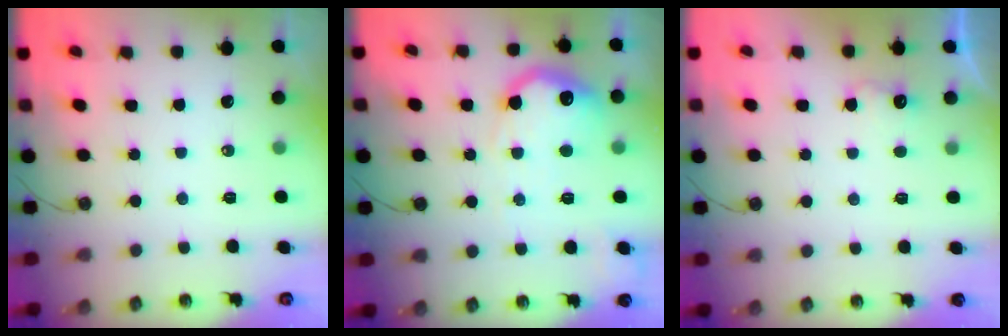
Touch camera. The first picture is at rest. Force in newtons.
{"total": 15.9, "press": 15.9, "slide": 1.1}
{"total": 6.0, "press": 5.9, "slide": 1.0}